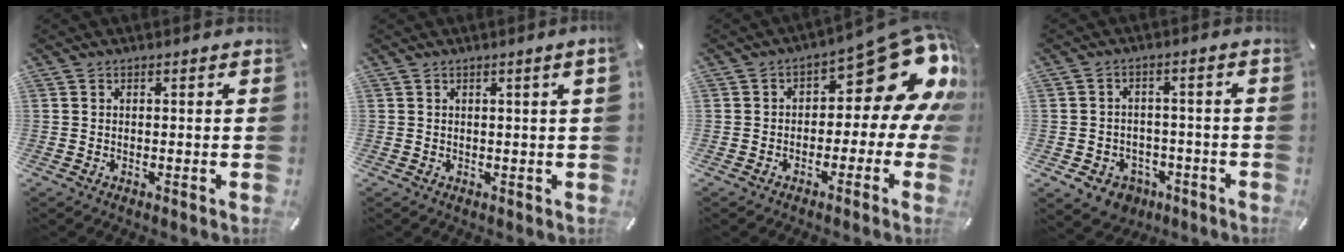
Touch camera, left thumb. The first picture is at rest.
{"total": 1.8, "force": [0.6, -0.2, 1.7], "torque": [-0.030, -0.002, 0.010]}
{"total": 16.8, "force": [7.1, 8.4, 12.7], "torque": [-0.148, -0.055, 0.116]}
{"total": 6.3, "force": [-3.2, 5.1, 1.7], "torque": [-0.041, 0.027, -0.058]}